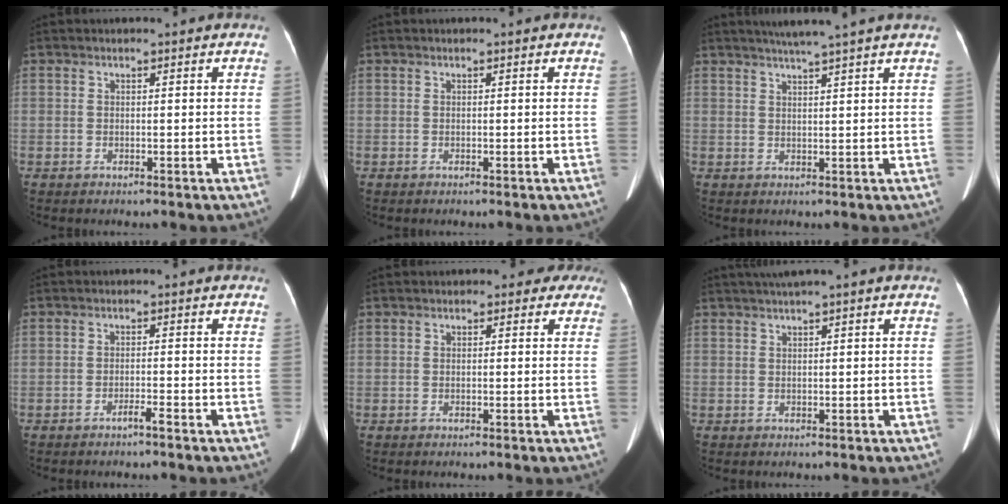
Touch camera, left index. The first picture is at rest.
{"total": 0.0}
{"total": 6.1, "force": [5.0, -1.4, 3.3], "torque": [-0.049, 0.013, 0.071]}
{"total": 1.5, "force": [-1.2, -0.2, 0.8], "torque": [-0.015, 0.001, -0.021]}
{"total": 3.3, "force": [2.3, 2.2, 0.8], "torque": [0.012, 0.001, 0.006]}
{"total": 2.8, "force": [1.7, -0.3, 2.1], "torque": [-0.044, 0.020, 0.036]}